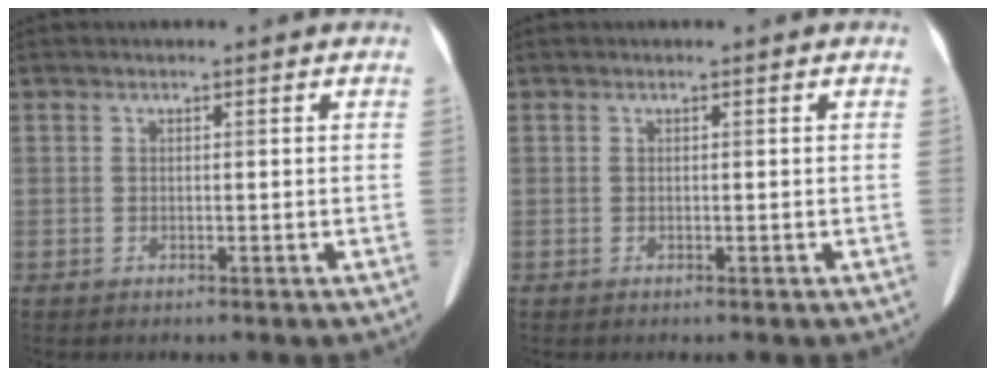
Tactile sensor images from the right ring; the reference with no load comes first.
{"total": 0.0}